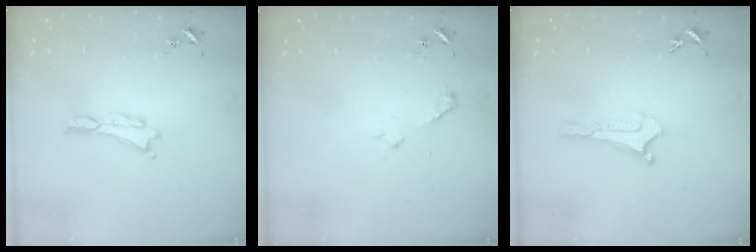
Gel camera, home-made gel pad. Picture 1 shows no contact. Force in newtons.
{"total": 2.3, "press": 2.3, "slide": 0.1}
{"total": 0.0}